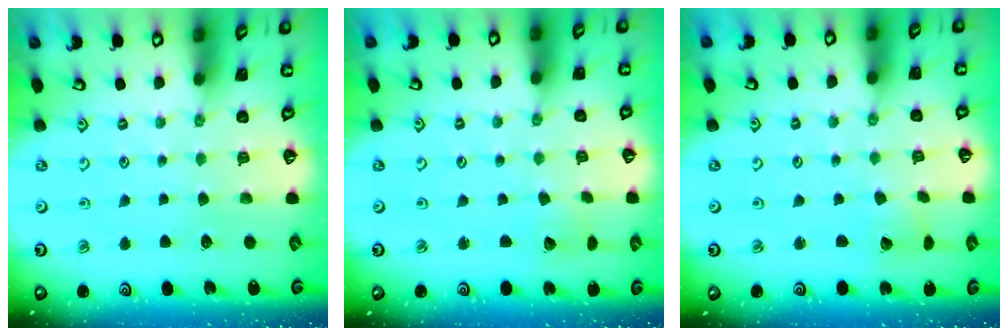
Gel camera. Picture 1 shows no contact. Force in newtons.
{"total": 4.1, "press": 4.1, "slide": 0.4}
{"total": 2.8, "press": 2.8, "slide": 0.3}